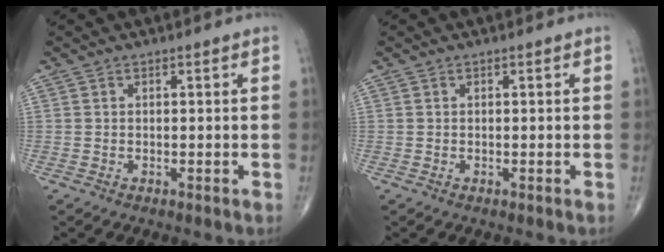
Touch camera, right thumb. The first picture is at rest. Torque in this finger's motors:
{"motor_torque": [-0.01, 0.01, 0.01, 0.01, 0.01]}